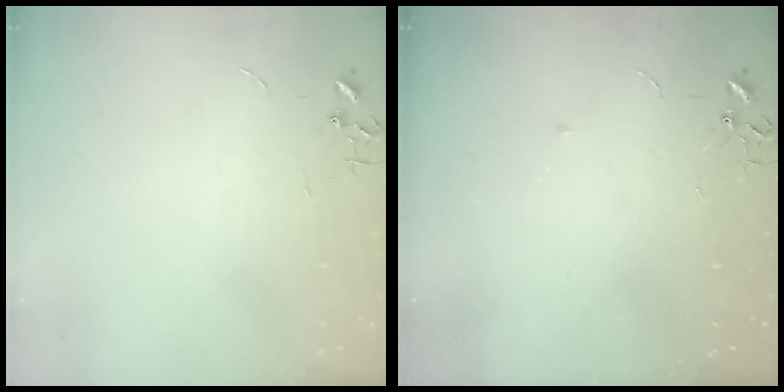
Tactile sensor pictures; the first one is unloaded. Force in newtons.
{"total": 3.0, "press": 3.0, "slide": 0.7}